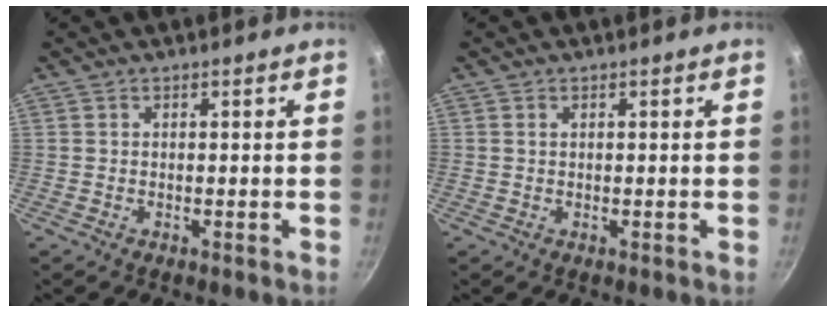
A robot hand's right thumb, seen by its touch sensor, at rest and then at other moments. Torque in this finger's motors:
{"motor_torque": [0.10, -0.16, 0.00, 0.60, -0.05]}